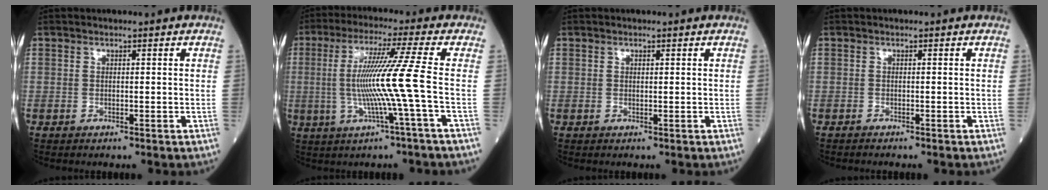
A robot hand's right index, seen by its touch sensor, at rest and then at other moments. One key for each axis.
{"total": 10.2, "fx": -1.2, "fy": -2.4, "fz": 9.8, "tx": -0.198, "ty": 0.001, "tz": -0.018}
{"total": 0.0}
{"total": 1.1, "fx": -1.0, "fy": 0.1, "fz": 0.4, "tx": -0.004, "ty": -0.001, "tz": -0.012}